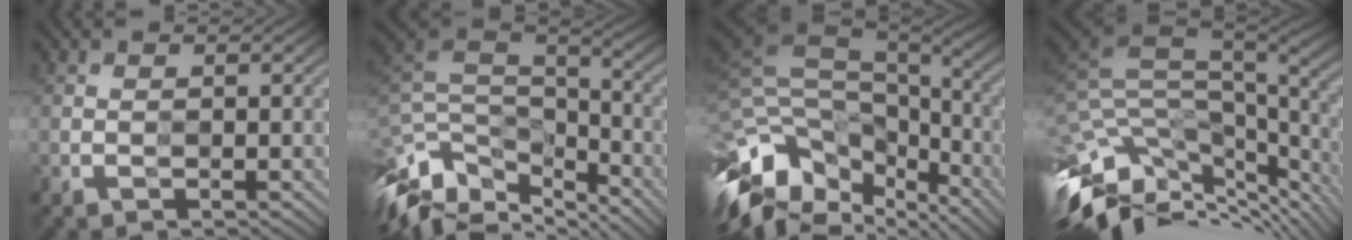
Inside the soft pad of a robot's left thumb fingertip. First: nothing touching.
{"total": 12.9, "force": [-7.8, 6.2, 8.2], "torque": [-0.229, -0.011, -0.135]}
{"total": 14.3, "force": [-5.9, 7.9, 10.4], "torque": [-0.246, -0.015, -0.081]}
{"total": 14.4, "force": [-2.5, 6.4, 12.6], "torque": [-0.271, -0.012, -0.032]}